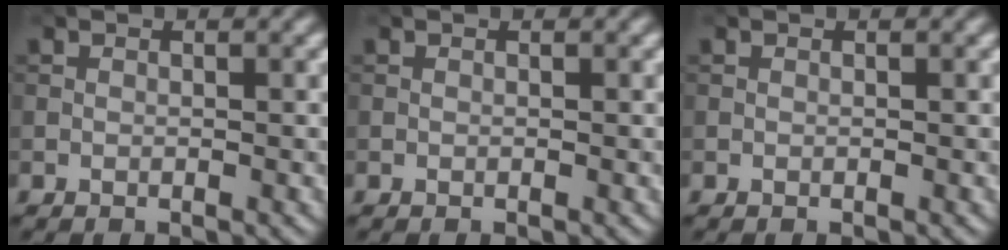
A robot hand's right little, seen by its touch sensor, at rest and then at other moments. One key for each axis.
{"total": 0.0}
{"total": 0.0}